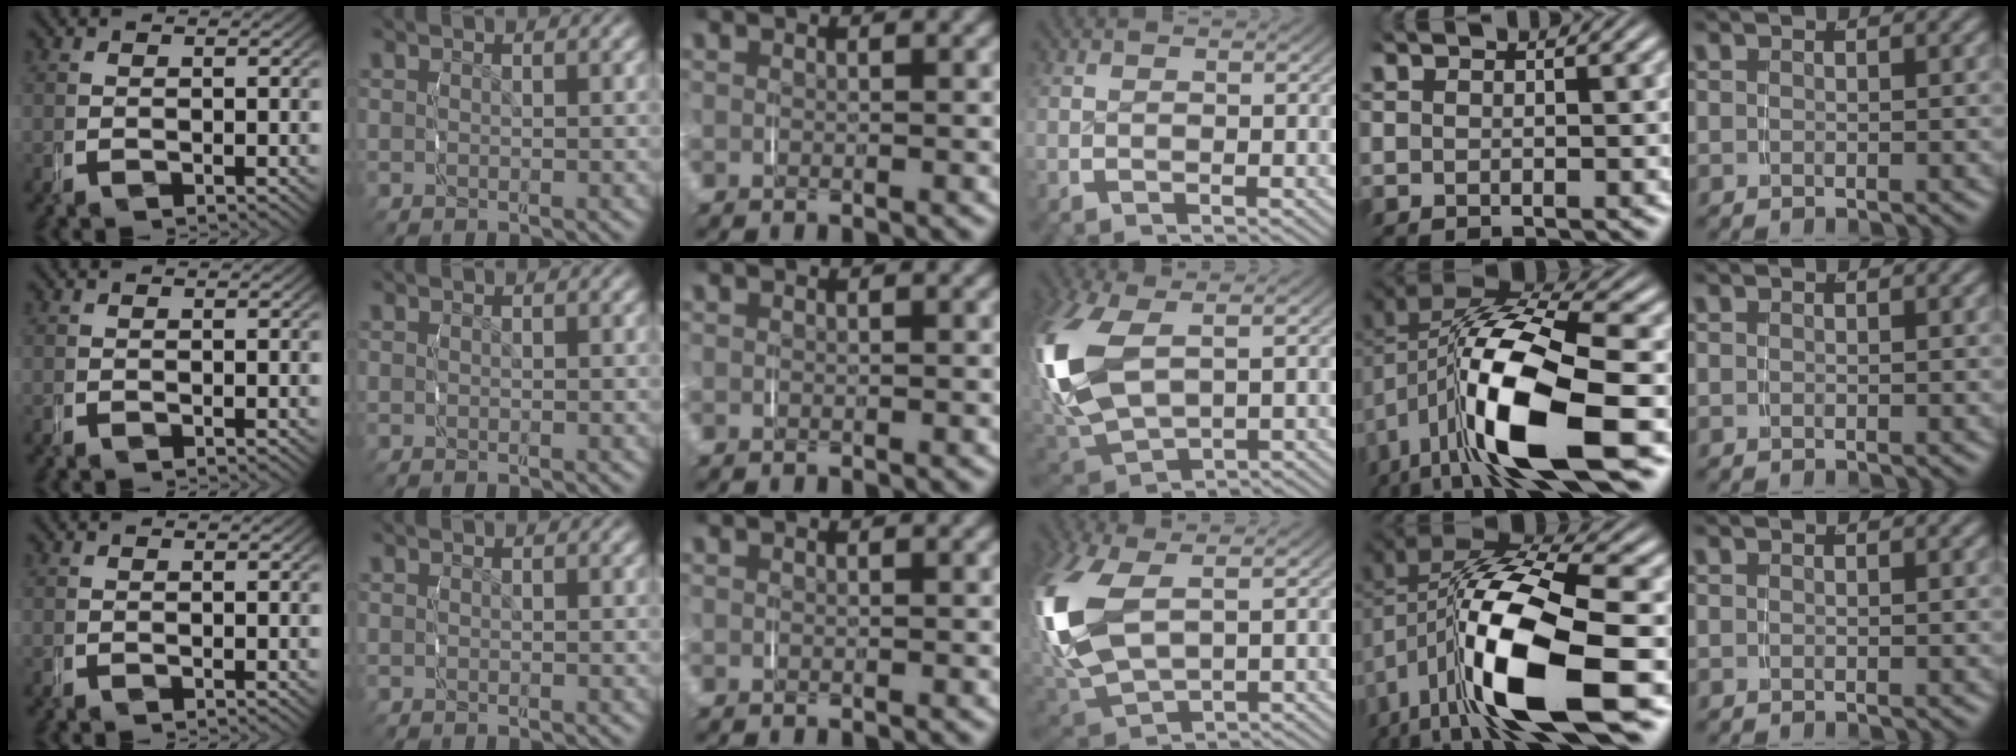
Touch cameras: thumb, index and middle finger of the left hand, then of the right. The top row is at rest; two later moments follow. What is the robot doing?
{"motion": "grasp_and_lifting", "object": "knife"}